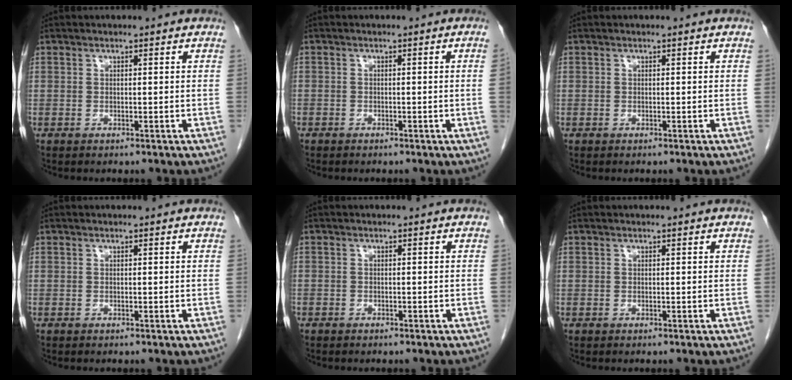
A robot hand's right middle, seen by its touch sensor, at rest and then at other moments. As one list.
[{"total": 0.8, "force": [-0.3, -0.2, 0.7], "torque": [-0.011, 0.002, -0.006]}, {"total": 0.0}, {"total": 0.0}, {"total": 0.8, "force": [-0.6, 0.5, 0.1], "torque": [-0.007, 0.003, -0.011]}, {"total": 0.0}]